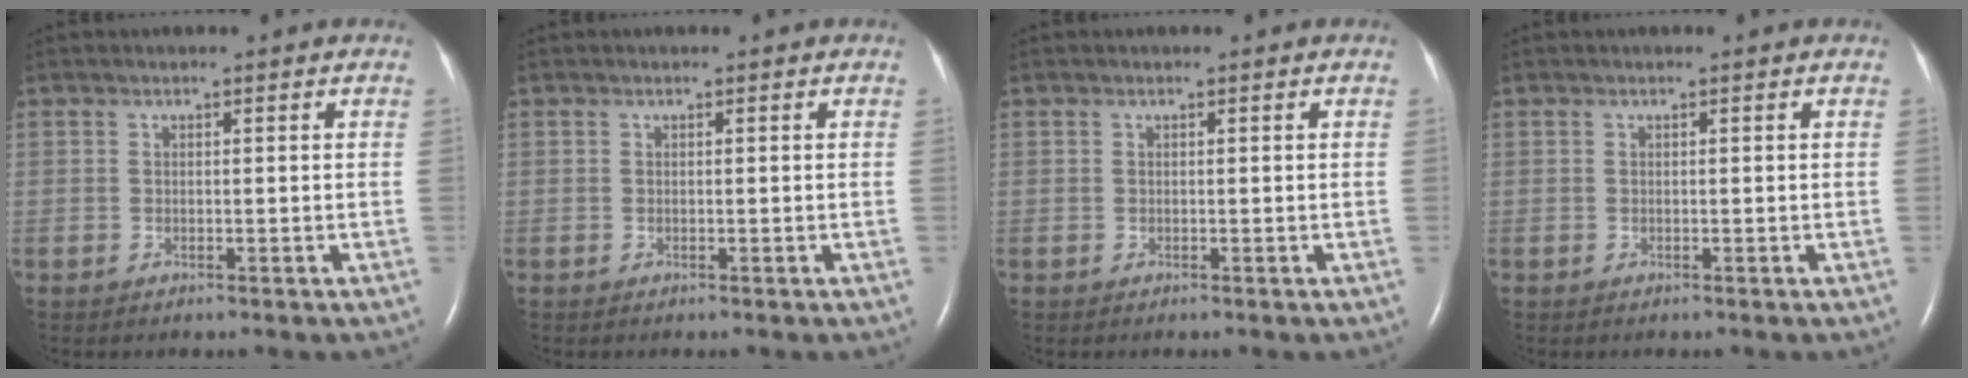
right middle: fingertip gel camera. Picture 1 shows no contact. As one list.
[{"total": 0.0}, {"total": 0.0}, {"total": 0.0}]